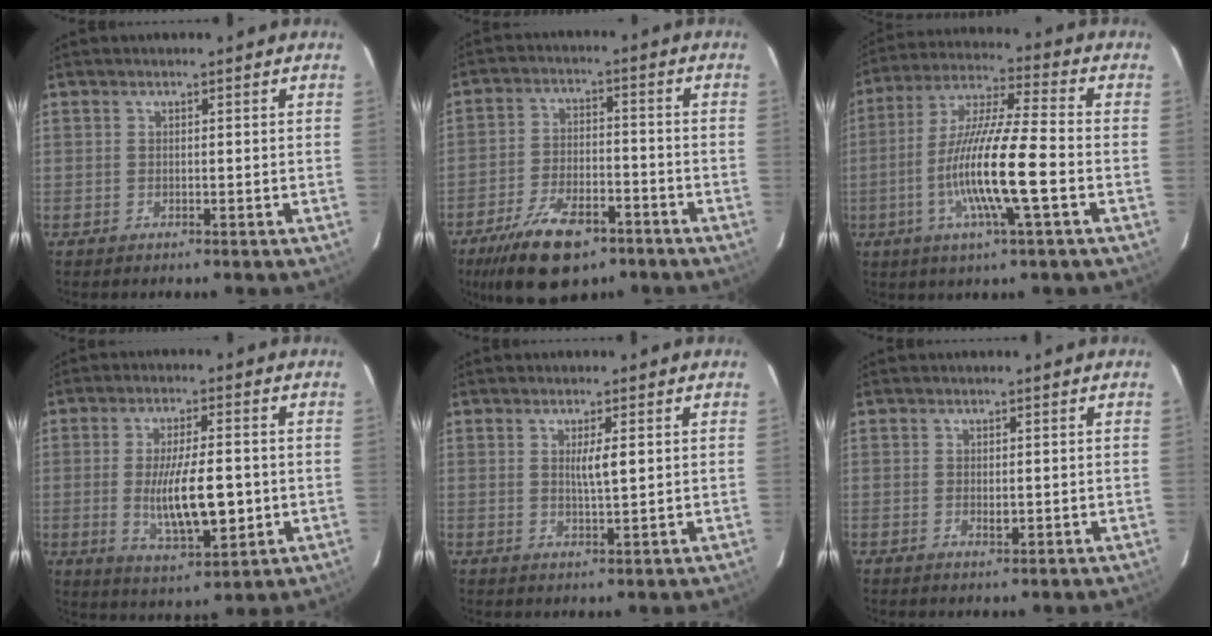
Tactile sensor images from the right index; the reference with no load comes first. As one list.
[{"total": 12.1, "force": [-8.1, 4.7, 7.7], "torque": [-0.146, -0.012, -0.137]}, {"total": 14.4, "force": [-3.6, 0.4, 14.0], "torque": [-0.271, -0.008, -0.071]}, {"total": 10.7, "force": [-1.0, 2.8, 10.3], "torque": [-0.184, -0.012, -0.008]}, {"total": 2.9, "force": [0.7, 0.1, 2.8], "torque": [-0.051, -0.004, 0.013]}, {"total": 1.2, "force": [-0.1, 0.5, 1.1], "torque": [-0.019, -0.003, 0.000]}]